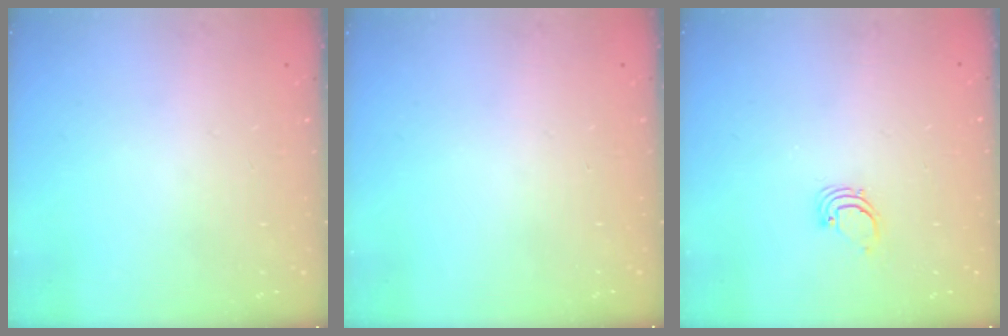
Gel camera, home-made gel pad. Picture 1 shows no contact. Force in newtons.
{"total": 0.0}
{"total": 1.7, "press": 1.7, "slide": 0.1}